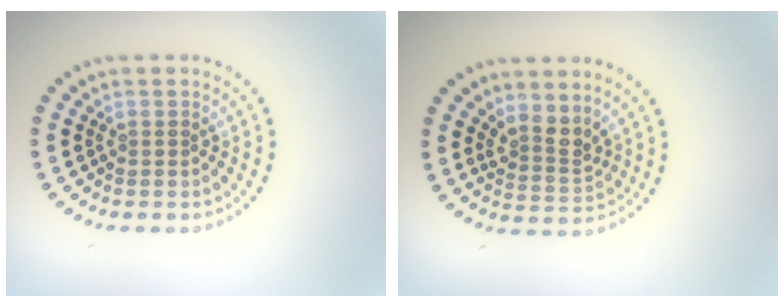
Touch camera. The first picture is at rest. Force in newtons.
{"total": 2.4, "press": 1.8, "slide": 1.6}